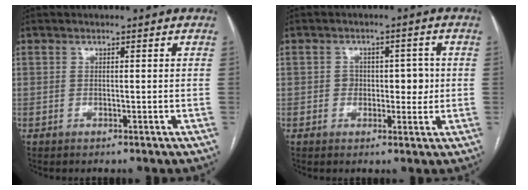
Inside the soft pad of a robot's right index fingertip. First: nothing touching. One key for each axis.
{"total": 4.7, "fx": 0.0, "fy": 3.2, "fz": 3.5, "tx": -0.034, "ty": 0.014, "tz": 0.002}